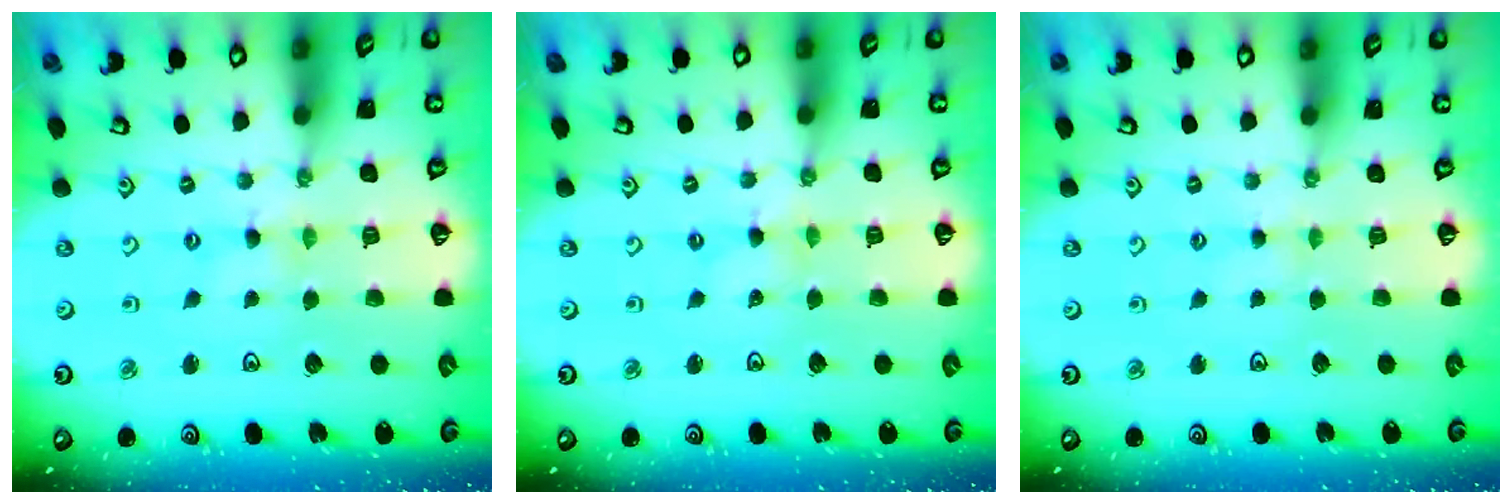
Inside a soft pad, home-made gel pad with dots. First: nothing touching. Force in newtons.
{"total": 0.7, "press": 0.7, "slide": 0.1}
{"total": 2.5, "press": 2.5, "slide": 0.3}